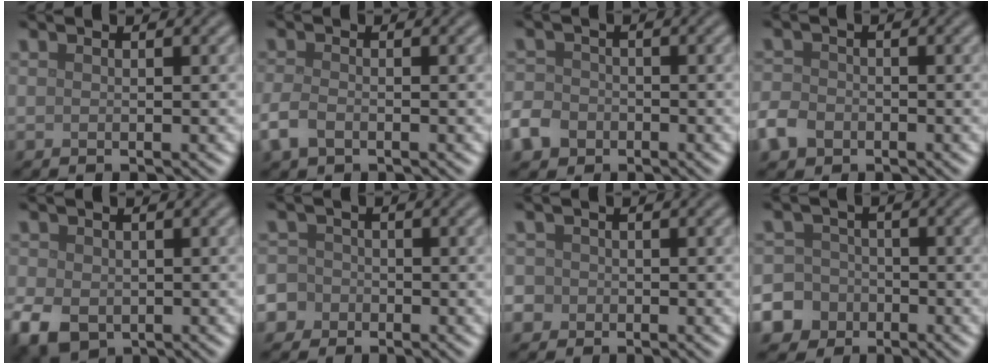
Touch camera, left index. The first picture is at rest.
{"total": 2.2, "force": [-1.2, 1.2, 1.4], "torque": [-0.036, -0.003, -0.032]}
{"total": 4.0, "force": [-2.2, 3.1, 1.3], "torque": [-0.020, -0.010, -0.049]}
{"total": 3.0, "force": [-1.6, 2.3, 1.2], "torque": [-0.028, -0.003, -0.041]}
{"total": 4.4, "force": [-1.4, 3.4, 2.5], "torque": [-0.060, -0.014, -0.028]}
{"total": 5.4, "force": [-2.6, 4.6, 0.9], "torque": [-0.013, -0.004, -0.070]}
{"total": 3.9, "force": [-1.2, 3.5, 1.0], "torque": [-0.007, 0.003, -0.046]}
{"total": 8.6, "force": [-4.4, 7.3, 1.3], "torque": [-0.035, -0.023, -0.100]}